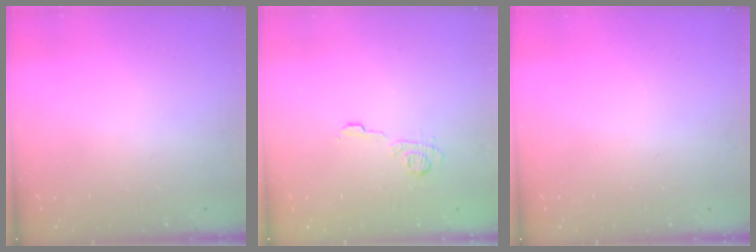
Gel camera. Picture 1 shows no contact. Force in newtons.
{"total": 7.8, "press": 7.8, "slide": 0.6}
{"total": 0.0}